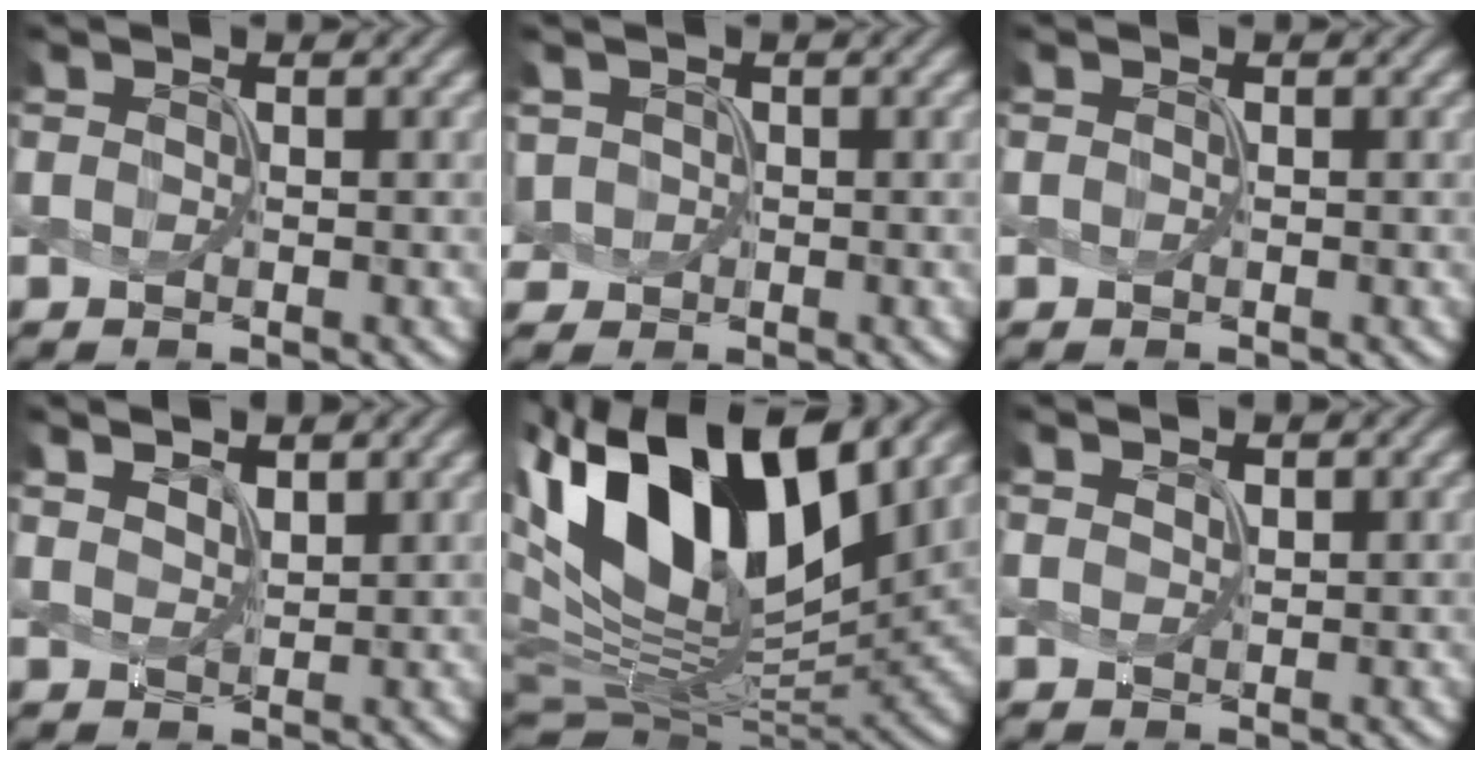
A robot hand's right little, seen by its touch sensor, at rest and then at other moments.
{"total": 1.2, "force": [0.2, 1.2, 0.2], "torque": [-0.016, 0.004, 0.012]}
{"total": 0.0}
{"total": 2.9, "force": [2.3, 1.0, 1.4], "torque": [-0.017, 0.013, 0.028]}
{"total": 16.6, "force": [6.8, 8.3, 12.6], "torque": [-0.250, 0.026, 0.125]}
{"total": 0.9, "force": [0.9, 0.2, 0.2], "torque": [-0.002, 0.000, 0.015]}